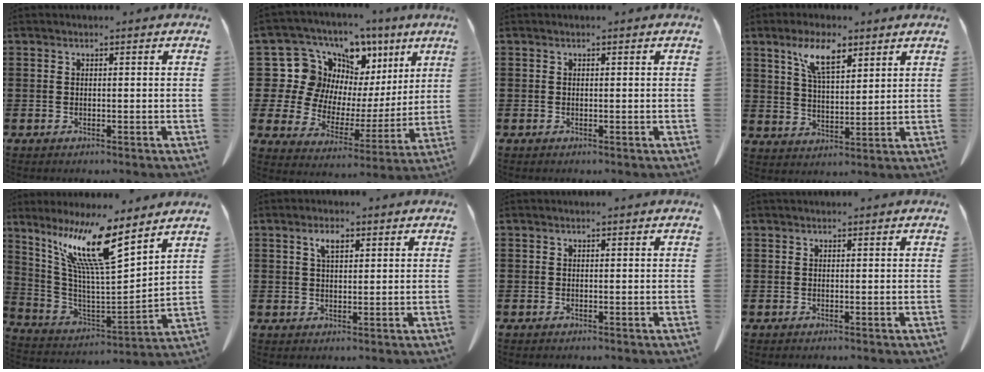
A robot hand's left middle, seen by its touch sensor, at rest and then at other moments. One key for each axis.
{"total": 10.1, "fx": 4.9, "fy": 8.4, "fz": 2.6, "tx": -0.116, "ty": -0.039, "tz": 0.093}
{"total": 0.0}
{"total": 7.9, "fx": 5.1, "fy": 2.8, "fz": 5.4, "tx": -0.111, "ty": -0.002, "tz": 0.090}
{"total": 13.3, "fx": 9.3, "fy": 1.4, "fz": 9.3, "tx": -0.208, "ty": -0.041, "tz": 0.157}
{"total": 3.1, "fx": 1.7, "fy": 1.1, "fz": 2.4, "tx": -0.045, "ty": 0.001, "tz": 0.027}
{"total": 0.0}
{"total": 0.0}